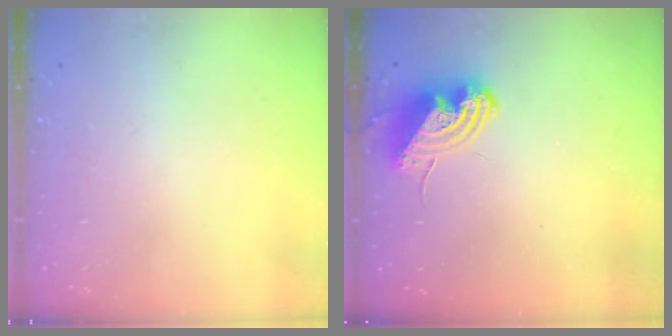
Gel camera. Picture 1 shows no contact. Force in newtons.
{"total": 8.5, "press": 8.4, "slide": 0.8}